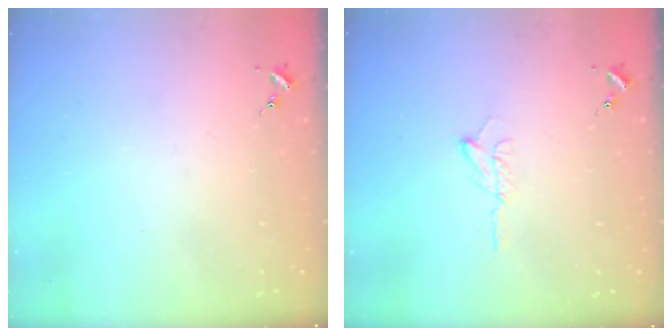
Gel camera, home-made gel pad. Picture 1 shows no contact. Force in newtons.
{"total": 4.9, "press": 4.9, "slide": 0.6}